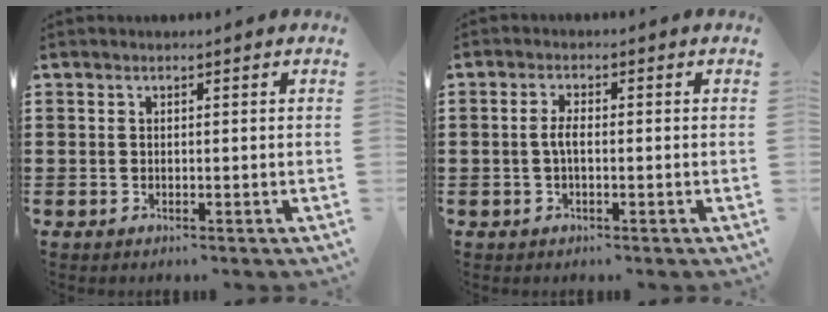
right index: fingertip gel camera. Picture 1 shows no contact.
{"total": 2.5, "force": [-0.4, 0.8, 2.3], "torque": [-0.057, -0.004, -0.013]}